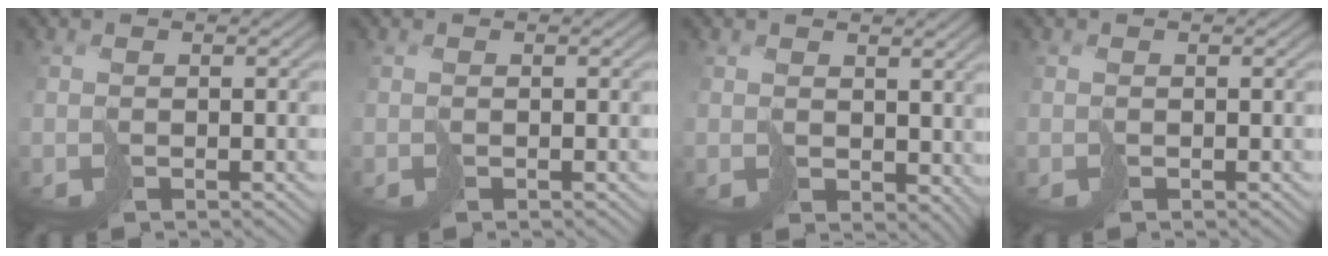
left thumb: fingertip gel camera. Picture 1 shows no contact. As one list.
[{"total": 0.0}, {"total": 3.9, "force": [1.7, 2.8, 2.2], "torque": [-0.055, -0.012, 0.035]}, {"total": 0.0}]